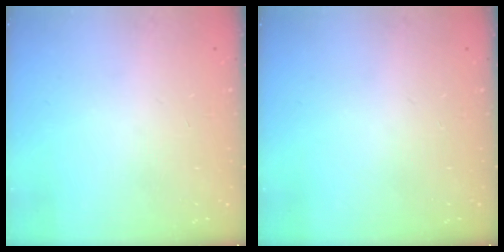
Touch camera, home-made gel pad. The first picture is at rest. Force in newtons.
{"total": 0.0}